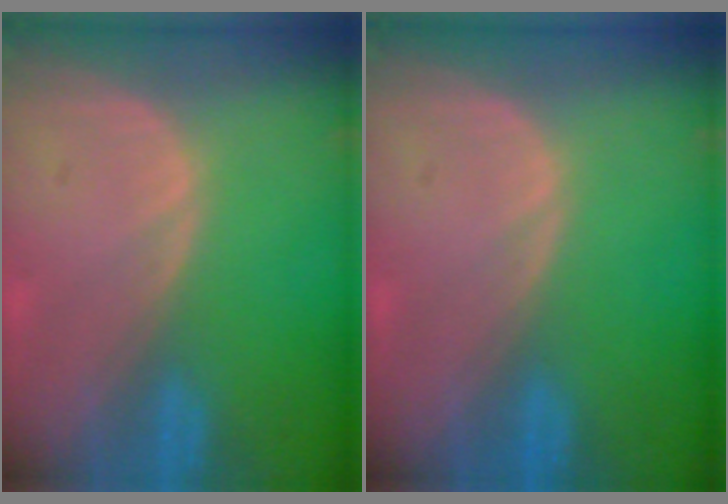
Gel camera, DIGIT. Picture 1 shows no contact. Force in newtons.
{"total": 0.0}